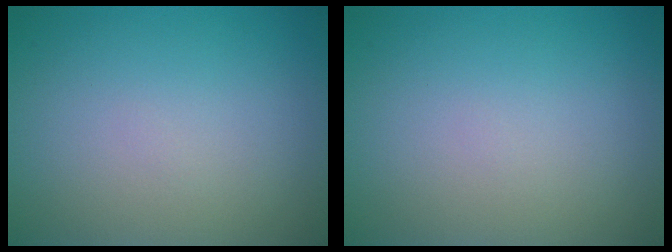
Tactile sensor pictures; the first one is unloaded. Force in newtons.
{"total": 0.0}